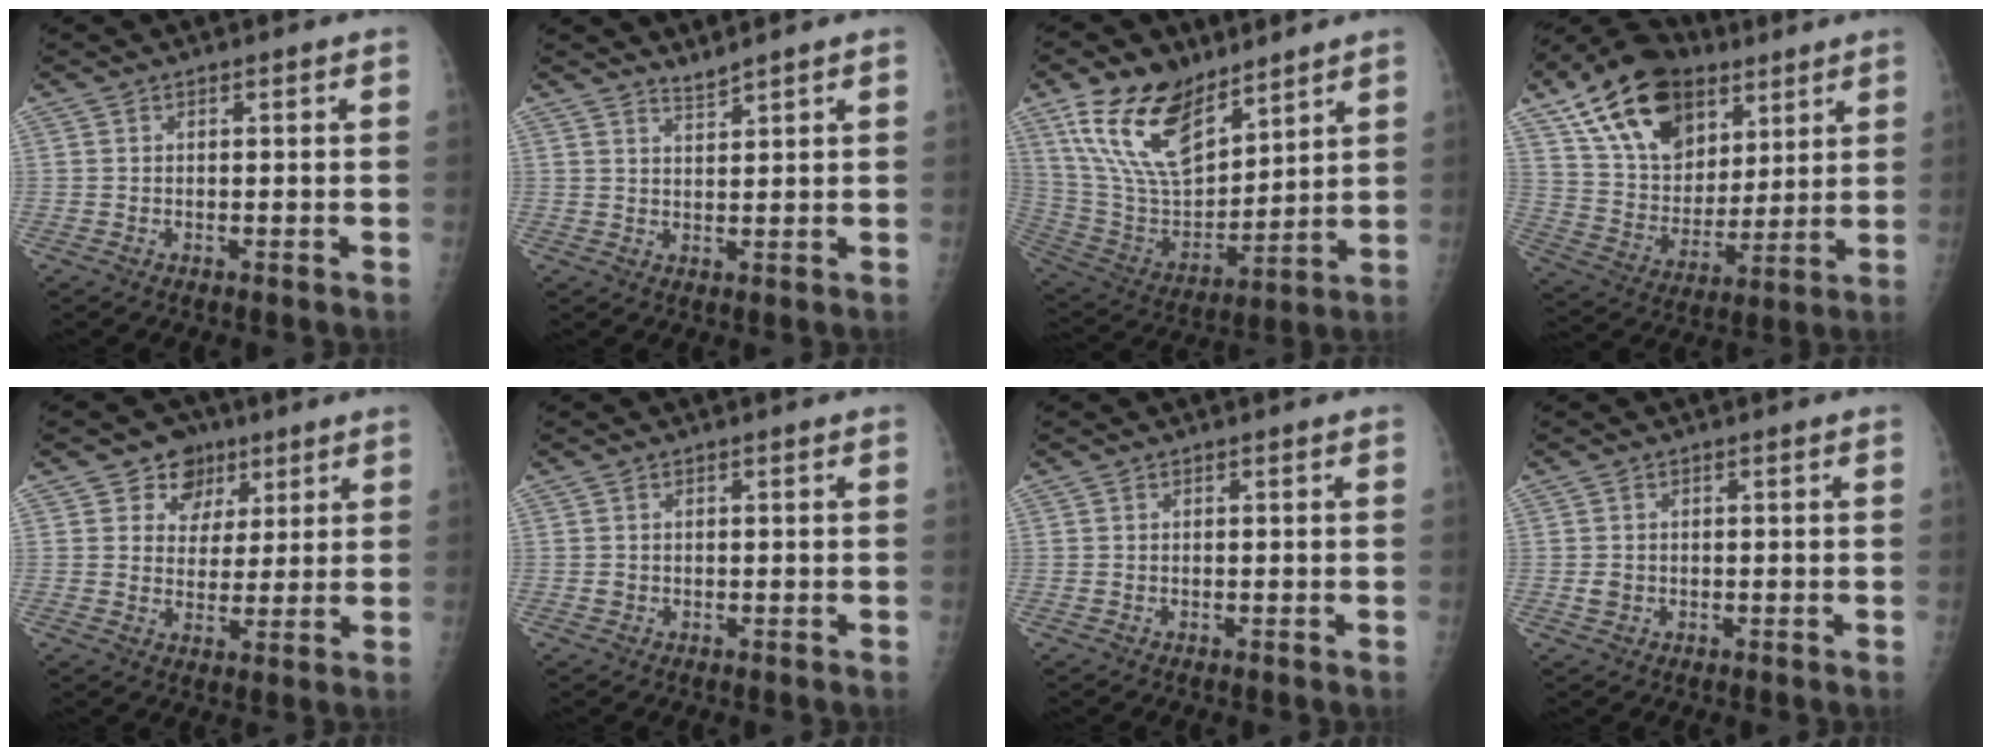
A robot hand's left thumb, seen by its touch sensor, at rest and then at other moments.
{"total": 2.0, "force": [2.0, -0.4, 0.2], "torque": [0.000, -0.018, 0.039]}
{"total": 18.6, "force": [11.9, 9.3, 10.9], "torque": [-0.168, -0.052, 0.242]}
{"total": 22.3, "force": [12.2, 14.3, 11.9], "torque": [-0.176, -0.031, 0.217]}
{"total": 7.3, "force": [4.0, 5.9, 1.4], "torque": [0.010, -0.014, 0.061]}
{"total": 1.1, "force": [-0.1, 1.1, 0.3], "torque": [-0.004, 0.002, 0.001]}
{"total": 0.6, "force": [0.1, 0.5, 0.2], "torque": [-0.001, 0.001, 0.002]}
{"total": 2.0, "force": [-0.3, 1.8, 0.9], "torque": [-0.009, 0.002, -0.001]}